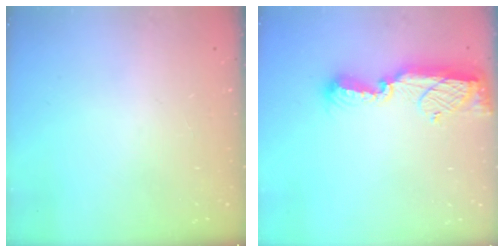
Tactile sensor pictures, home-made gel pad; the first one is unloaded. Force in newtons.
{"total": 13.3, "press": 12.2, "slide": 5.5}